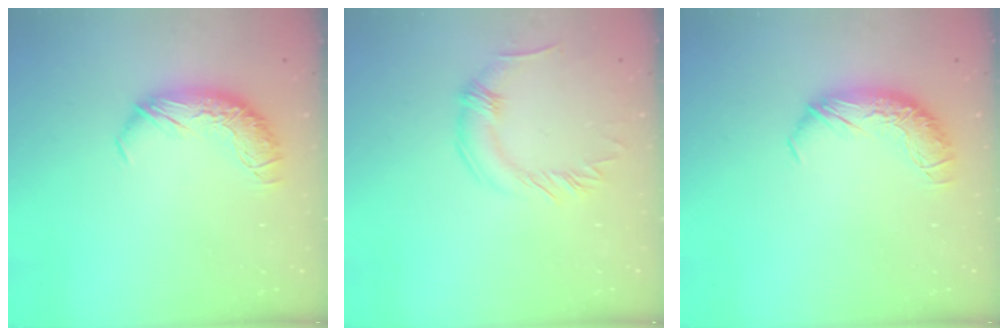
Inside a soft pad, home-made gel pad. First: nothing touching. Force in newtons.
{"total": 0.0}
{"total": 0.0}